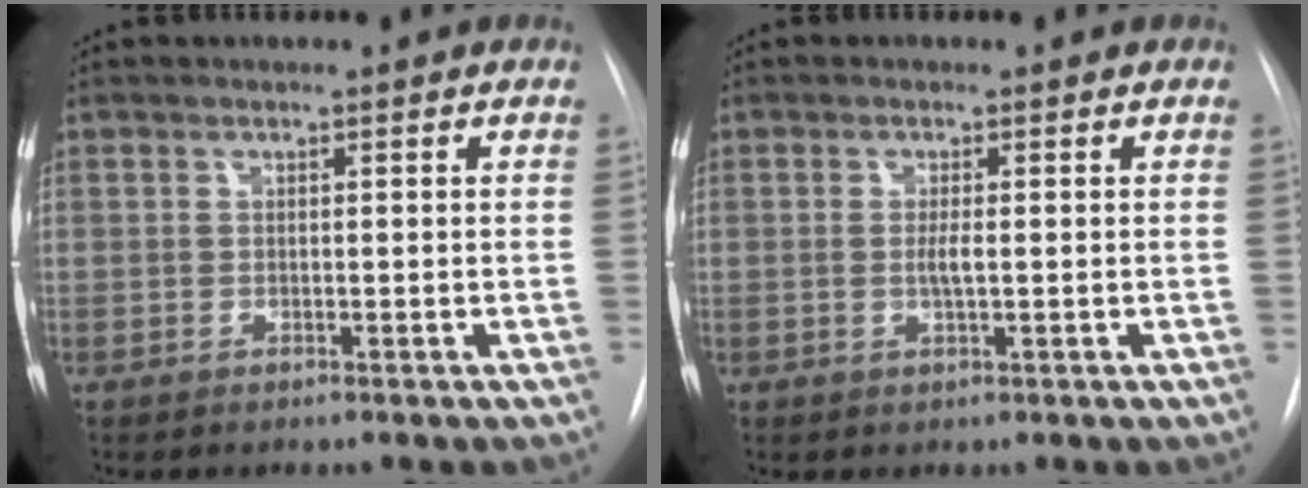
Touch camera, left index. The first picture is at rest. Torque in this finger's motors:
{"motor_torque": [0.70, -0.09, 0.23, 0.06]}